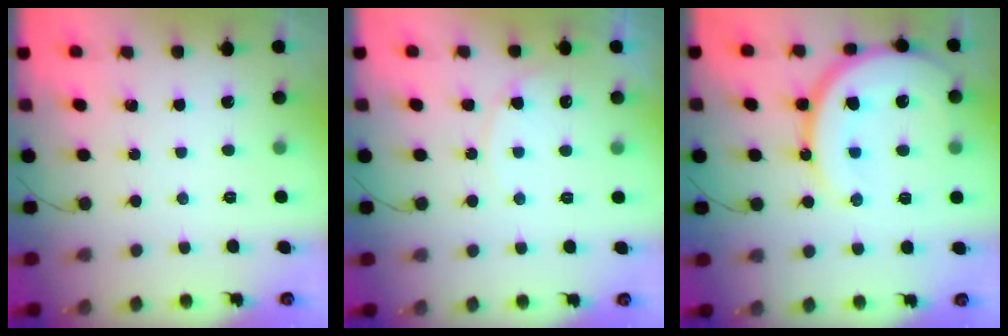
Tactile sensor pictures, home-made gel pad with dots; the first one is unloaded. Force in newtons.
{"total": 6.8, "press": 6.8, "slide": 0.6}
{"total": 16.9, "press": 16.8, "slide": 1.8}